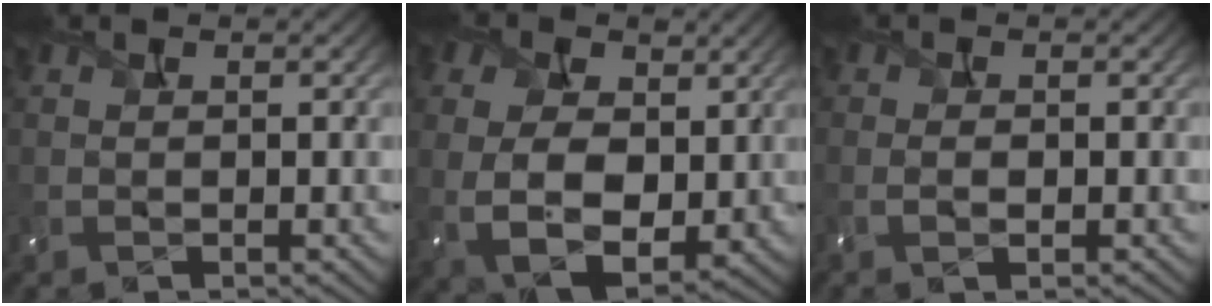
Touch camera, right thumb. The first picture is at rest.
{"total": 10.9, "force": [1.0, 7.2, 8.1], "torque": [-0.207, -0.005, 0.027]}
{"total": 1.5, "force": [-0.6, 0.4, 1.4], "torque": [-0.027, -0.002, -0.010]}